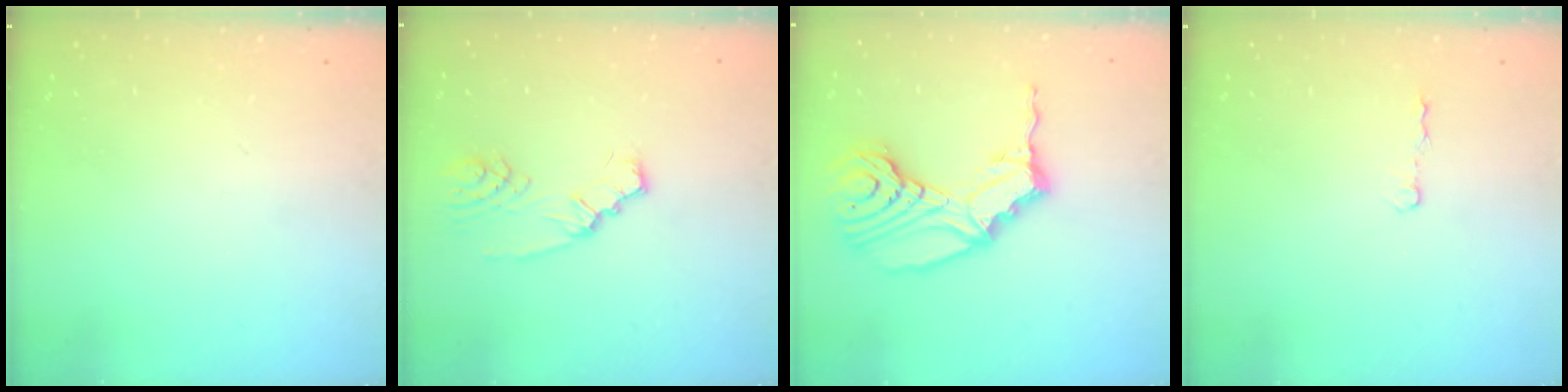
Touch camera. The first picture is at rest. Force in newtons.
{"total": 3.4, "press": 3.4, "slide": 0.5}
{"total": 18.2, "press": 18.0, "slide": 3.1}
{"total": 3.3, "press": 3.3, "slide": 0.5}